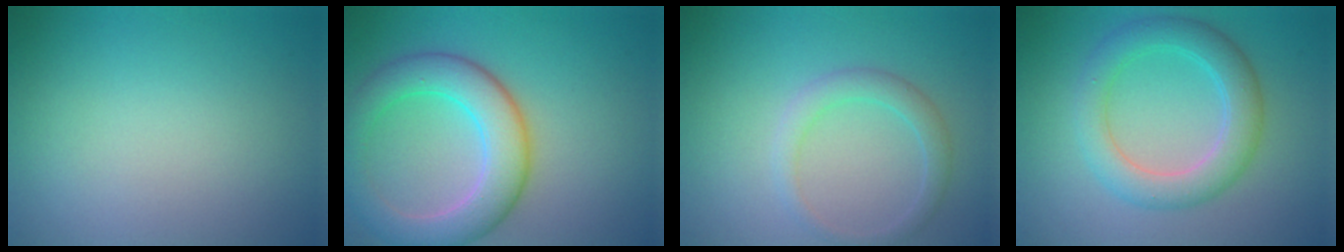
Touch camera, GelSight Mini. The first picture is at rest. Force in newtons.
{"total": 6.5, "press": 6.5, "slide": 0.2}
{"total": 2.1, "press": 2.1, "slide": 0.1}
{"total": 4.6, "press": 4.6, "slide": 0.1}